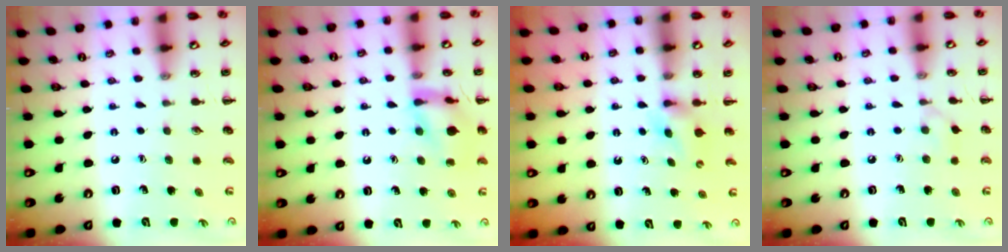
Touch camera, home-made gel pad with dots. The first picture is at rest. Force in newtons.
{"total": 13.2, "press": 13.2, "slide": 0.7}
{"total": 4.0, "press": 3.8, "slide": 1.1}
{"total": 3.6, "press": 3.3, "slide": 1.5}